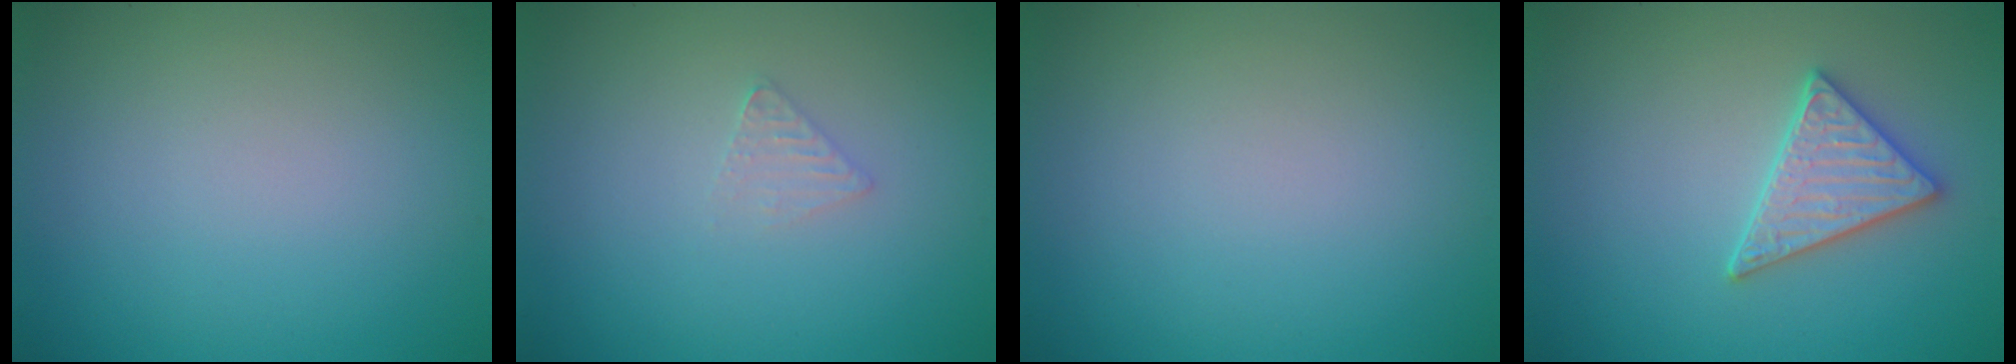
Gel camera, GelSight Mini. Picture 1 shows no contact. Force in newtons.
{"total": 1.0, "press": 1.0, "slide": 0.1}
{"total": 0.0}
{"total": 3.0, "press": 2.9, "slide": 0.7}